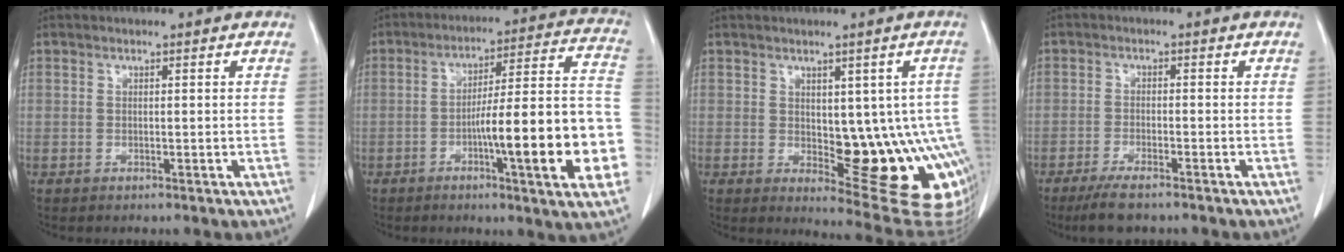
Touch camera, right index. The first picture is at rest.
{"total": 19.2, "force": [-5.3, 1.5, 18.4], "torque": [-0.203, 0.021, -0.069]}
{"total": 15.2, "force": [-2.0, 6.0, 13.9], "torque": [-0.109, 0.005, -0.004]}
{"total": 5.3, "force": [-4.1, 0.8, 3.2], "torque": [-0.064, -0.013, -0.067]}